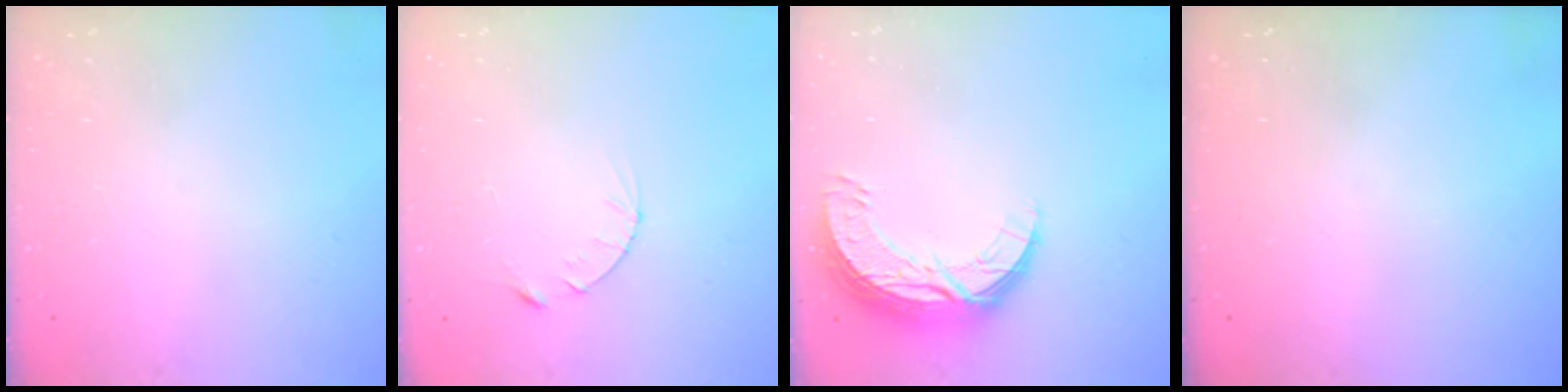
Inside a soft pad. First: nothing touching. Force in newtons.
{"total": 4.1, "press": 4.0, "slide": 0.4}
{"total": 10.7, "press": 10.7, "slide": 0.7}
{"total": 0.0}